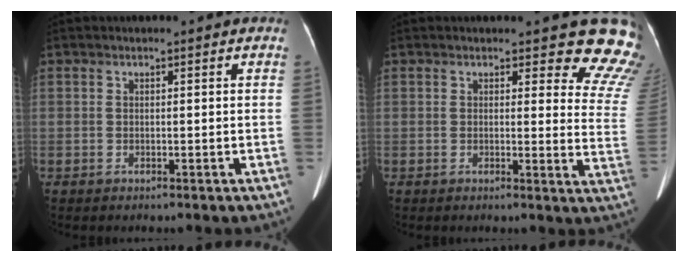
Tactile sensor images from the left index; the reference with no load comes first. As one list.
[{"total": 10.4, "force": [9.5, 3.1, 2.8], "torque": [0.013, -0.062, 0.059]}]